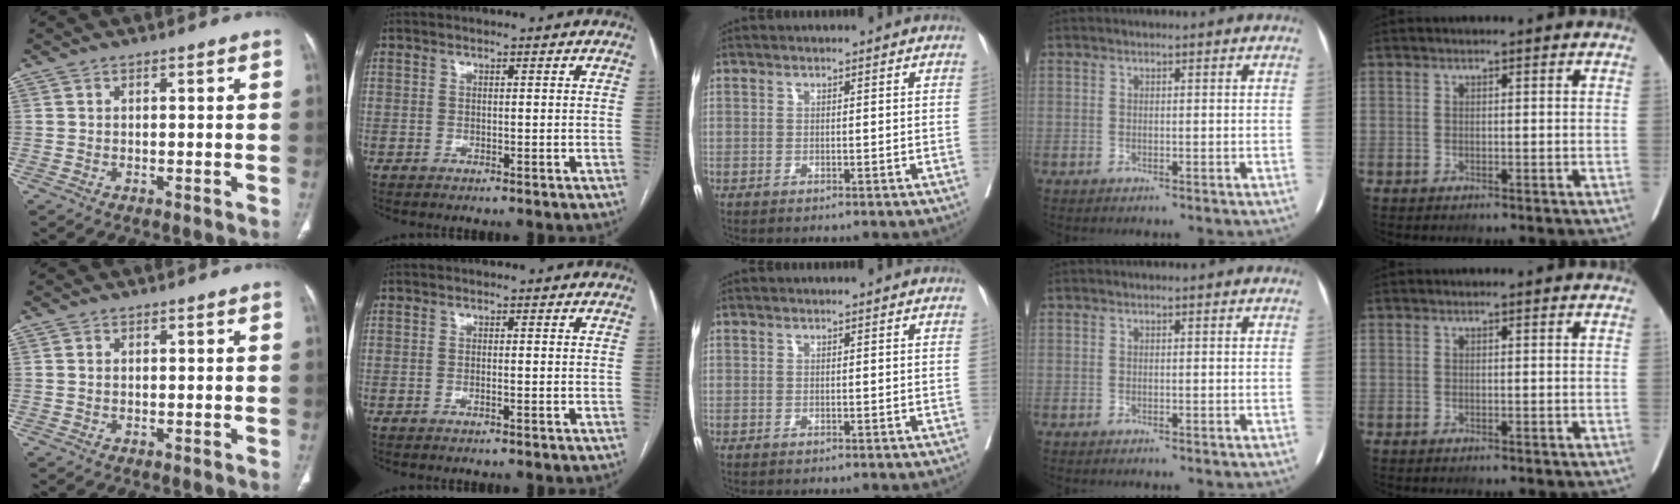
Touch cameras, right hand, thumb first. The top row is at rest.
{"thumb": {"total": 0.5, "force": [0.1, 0.4, 0.3], "torque": [-0.008, 0.001, 0.003]}, "index": {"total": 0.6, "force": [-0.3, 0.0, 0.5], "torque": [-0.011, 0.001, -0.004]}}